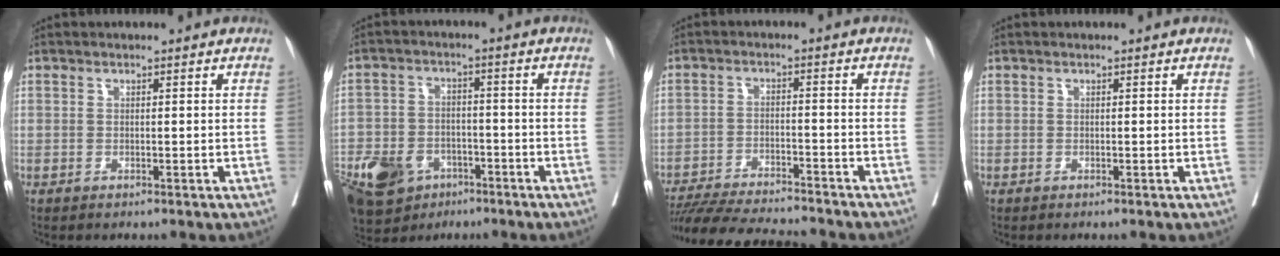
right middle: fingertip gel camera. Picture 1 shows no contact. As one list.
[{"total": 16.5, "force": [-9.2, 10.9, 8.2], "torque": [-0.207, -0.007, -0.148]}, {"total": 14.7, "force": [-13.5, 1.3, 5.5], "torque": [-0.092, -0.016, -0.208]}, {"total": 0.0}]